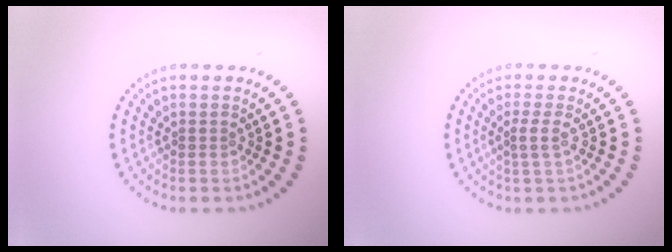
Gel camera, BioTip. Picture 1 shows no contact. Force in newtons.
{"total": 1.3, "press": 0.9, "slide": 0.9}